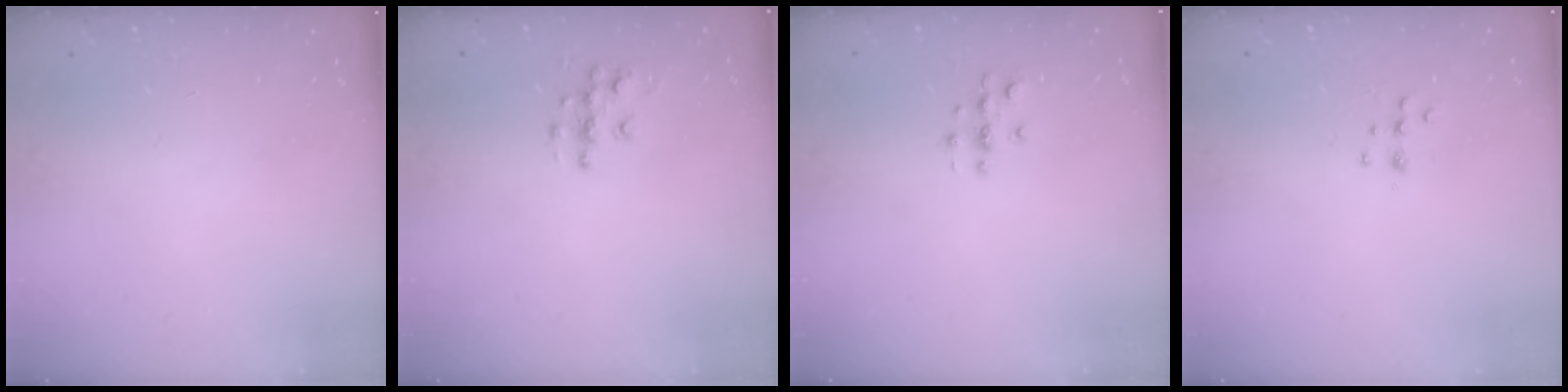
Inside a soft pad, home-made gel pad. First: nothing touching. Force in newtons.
{"total": 7.3, "press": 7.3, "slide": 0.2}
{"total": 2.8, "press": 2.8, "slide": 0.2}
{"total": 5.8, "press": 5.8, "slide": 0.4}